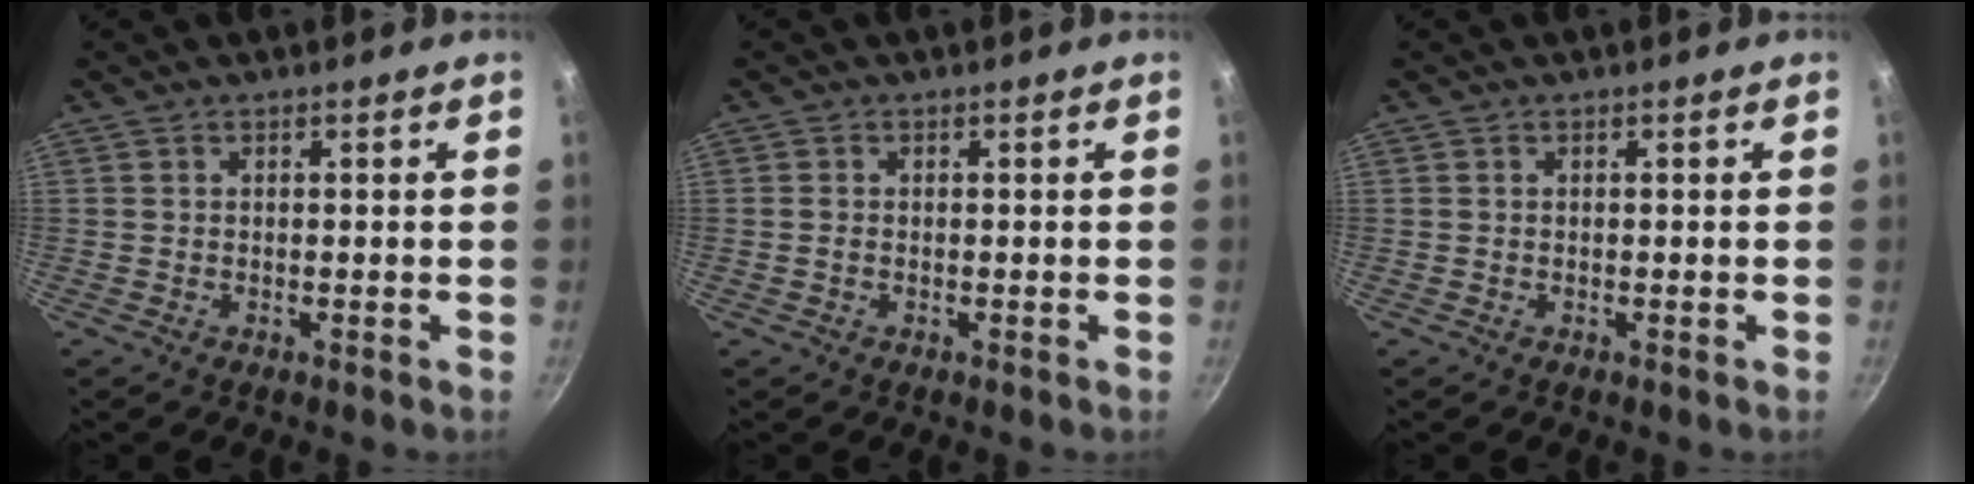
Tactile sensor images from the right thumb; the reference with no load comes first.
{"total": 1.0, "force": [-0.1, 0.8, 0.5], "torque": [-0.011, 0.002, -0.004]}
{"total": 0.0}